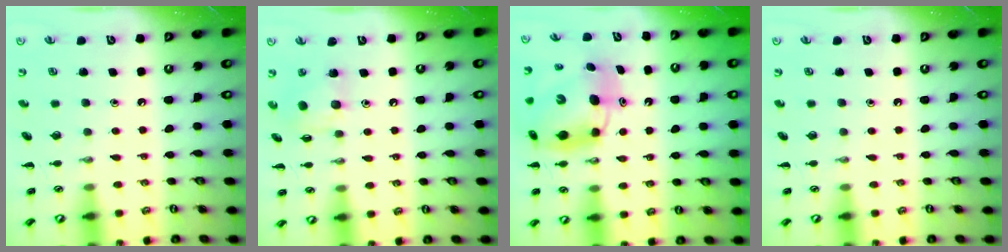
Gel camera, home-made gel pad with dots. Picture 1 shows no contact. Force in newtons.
{"total": 8.9, "press": 8.8, "slide": 1.2}
{"total": 9.2, "press": 8.9, "slide": 2.5}
{"total": 0.0}